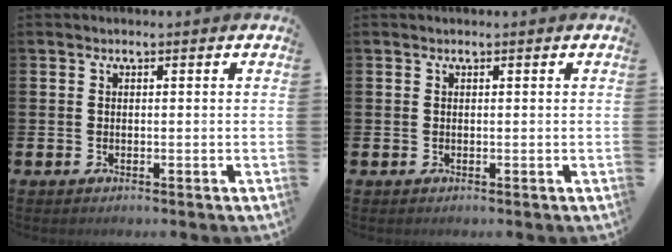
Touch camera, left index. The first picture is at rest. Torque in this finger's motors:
{"motor_torque": [-0.06, 0.15, -0.03, -0.01]}